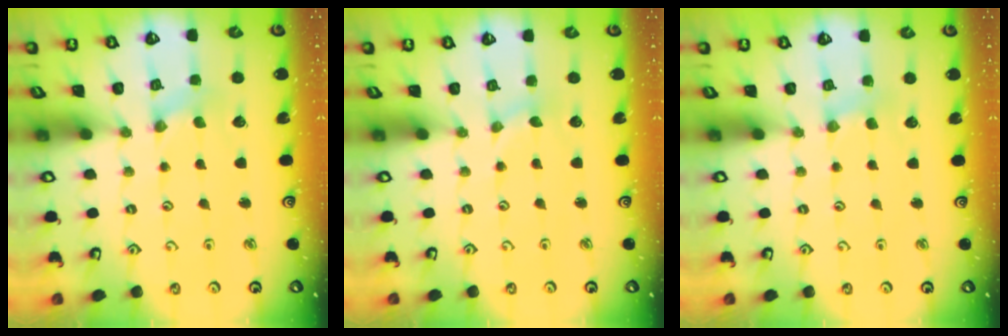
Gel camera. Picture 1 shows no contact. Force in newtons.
{"total": 0.0}
{"total": 2.4, "press": 2.4, "slide": 0.5}